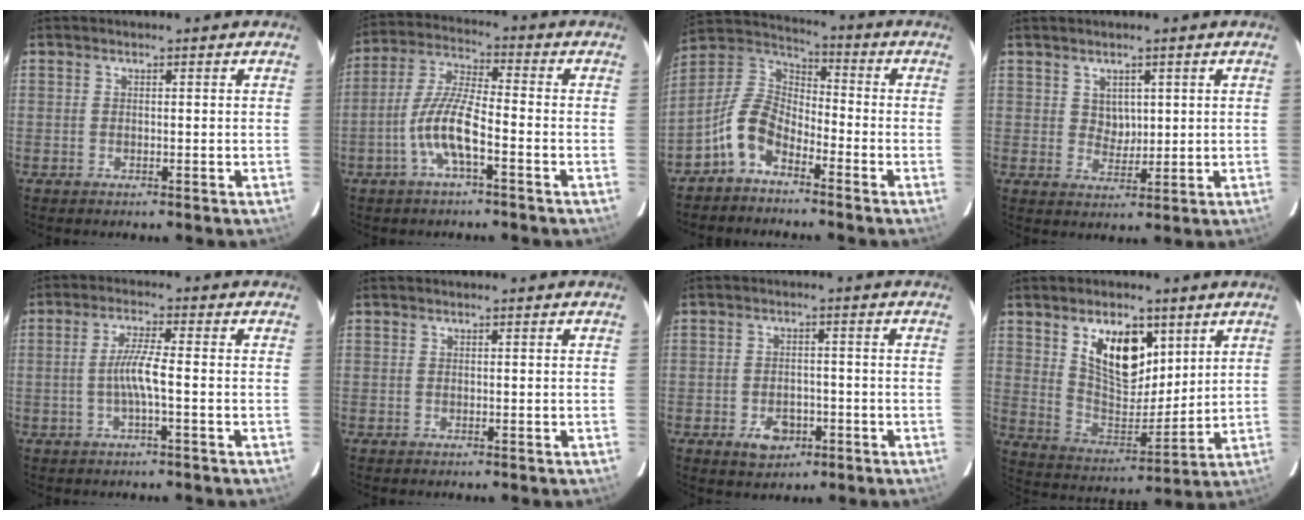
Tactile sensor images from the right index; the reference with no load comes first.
{"total": 9.1, "force": [-3.8, 1.6, 8.1], "torque": [-0.174, 0.006, -0.075]}
{"total": 9.5, "force": [-5.5, 5.3, 5.6], "torque": [-0.121, 0.023, -0.119]}
{"total": 3.3, "force": [1.3, 2.7, 1.3], "torque": [-0.016, 0.002, 0.029]}
{"total": 4.8, "force": [-1.2, -0.2, 4.6], "torque": [-0.092, 0.002, -0.022]}
{"total": 0.0}
{"total": 5.5, "force": [-2.6, 3.9, 3.0], "torque": [-0.060, 0.005, -0.029]}
{"total": 13.5, "force": [6.4, 7.2, 9.4], "torque": [-0.155, -0.002, 0.128]}